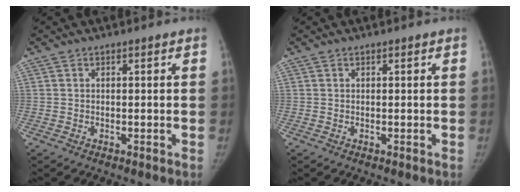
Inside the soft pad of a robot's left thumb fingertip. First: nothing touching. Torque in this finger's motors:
{"motor_torque": [0.02, 0.02, 0.00, 0.00, 0.00]}